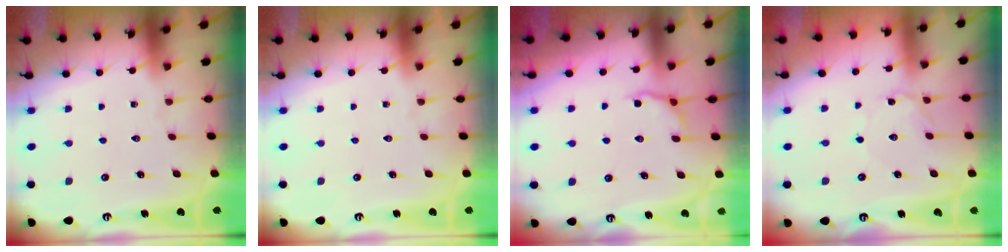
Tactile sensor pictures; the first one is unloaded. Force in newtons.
{"total": 0.0}
{"total": 4.6, "press": 4.1, "slide": 2.2}
{"total": 1.1, "press": 1.1, "slide": 0.1}